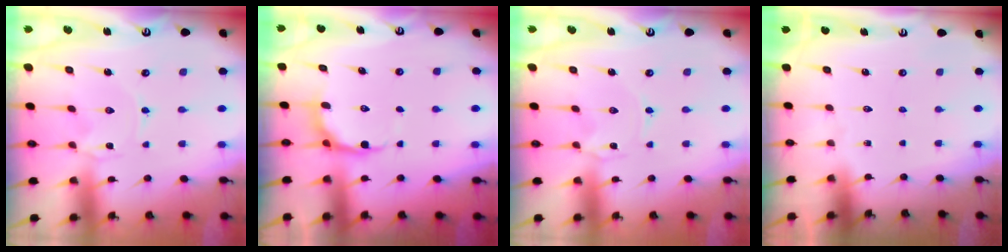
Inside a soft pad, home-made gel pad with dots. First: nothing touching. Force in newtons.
{"total": 6.3, "press": 5.7, "slide": 2.7}
{"total": 0.0}
{"total": 0.0}